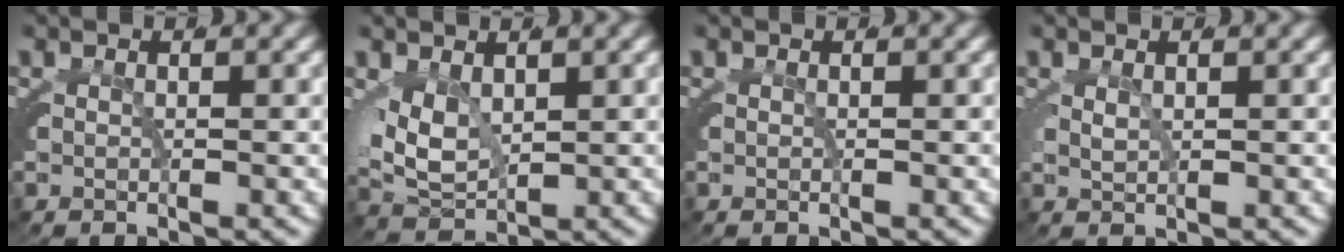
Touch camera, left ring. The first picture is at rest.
{"total": 5.2, "force": [0.7, 3.8, 3.4], "torque": [-0.100, -0.032, 0.032]}
{"total": 0.0}
{"total": 1.2, "force": [0.9, 0.5, 0.7], "torque": [-0.021, -0.013, 0.026]}